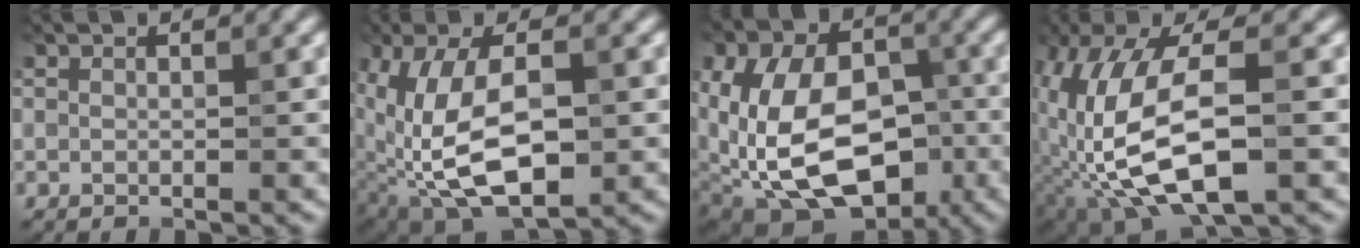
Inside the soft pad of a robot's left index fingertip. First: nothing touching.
{"total": 11.5, "force": [-1.6, 6.5, 9.3], "torque": [-0.196, -0.014, -0.029]}
{"total": 13.9, "force": [-3.5, 9.2, 9.8], "torque": [-0.171, -0.012, -0.057]}
{"total": 11.2, "force": [-1.5, 5.1, 9.8], "torque": [-0.214, 0.002, -0.034]}